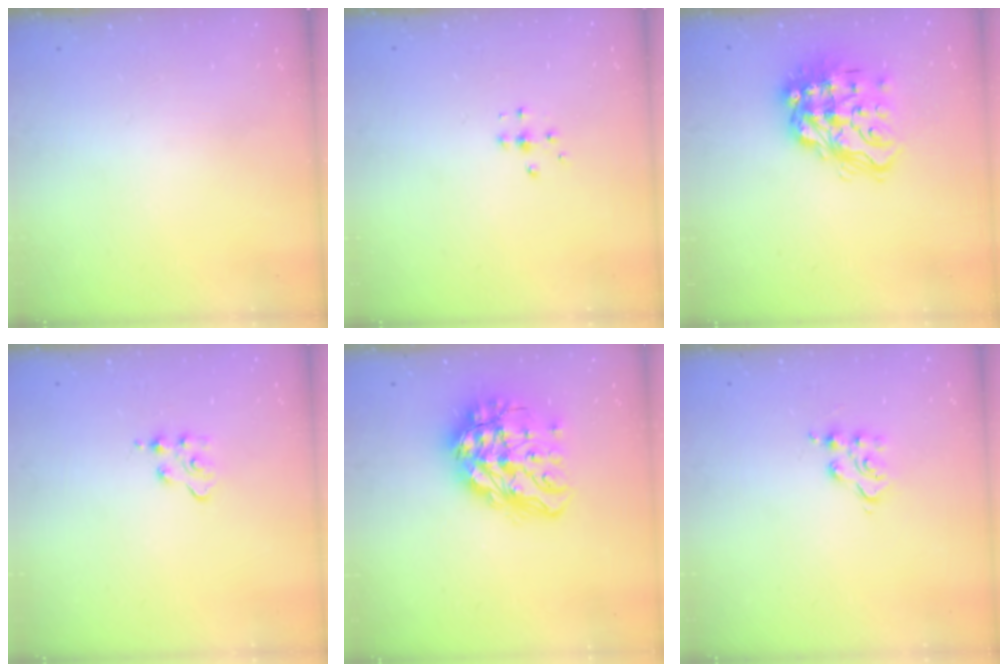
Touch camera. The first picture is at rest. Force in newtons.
{"total": 3.8, "press": 3.7, "slide": 0.8}
{"total": 16.6, "press": 16.4, "slide": 2.0}
{"total": 2.8, "press": 2.8, "slide": 0.3}
{"total": 16.6, "press": 16.6, "slide": 1.3}
{"total": 4.9, "press": 4.9, "slide": 0.2}